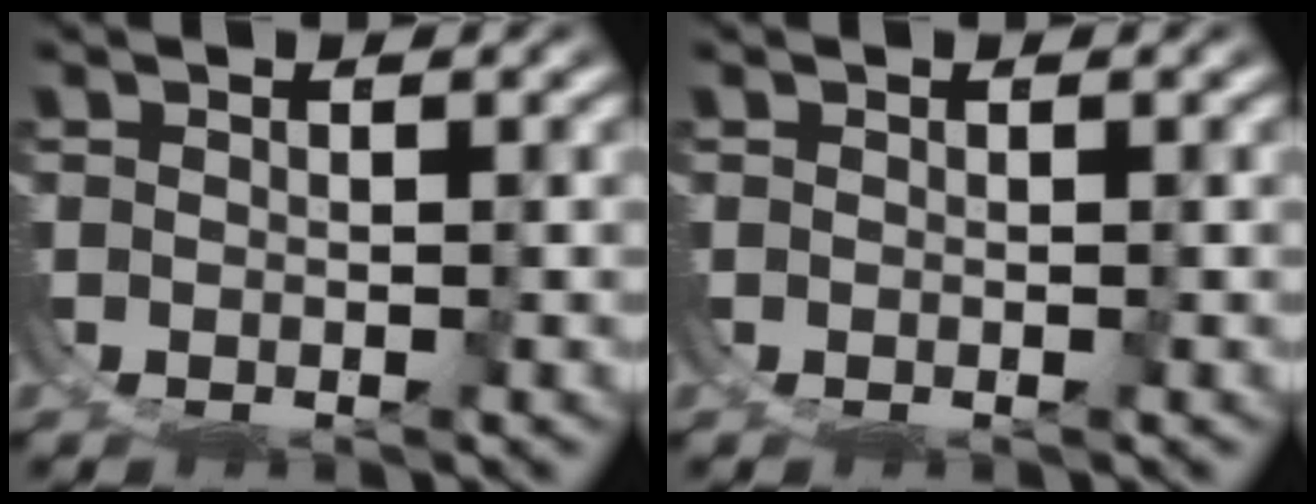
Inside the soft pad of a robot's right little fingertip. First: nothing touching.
{"total": 0.0}